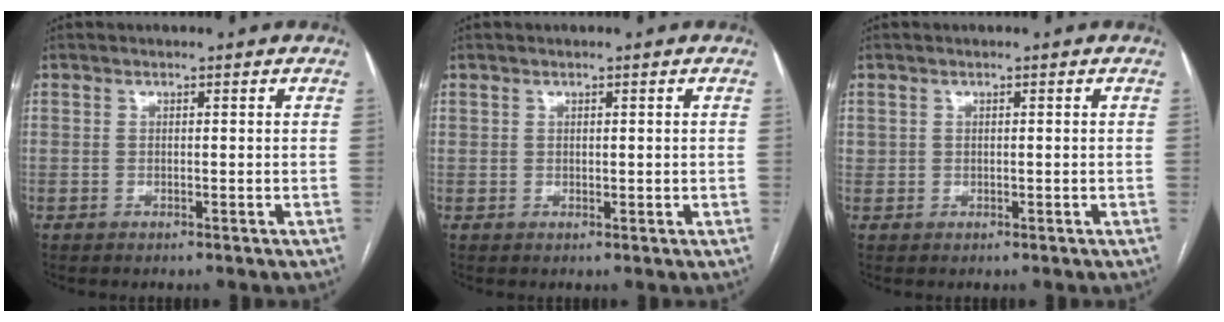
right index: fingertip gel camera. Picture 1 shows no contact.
{"total": 0.5, "force": [0.3, 0.4, 0.1], "torque": [0.006, 0.002, 0.006]}
{"total": 0.5, "force": [0.1, 0.5, 0.0], "torque": [0.005, 0.006, 0.004]}